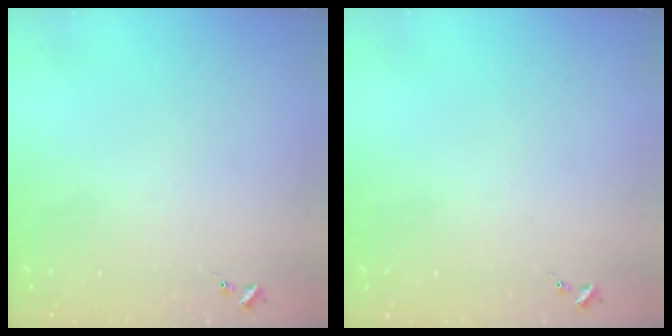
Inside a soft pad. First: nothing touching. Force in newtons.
{"total": 0.0}